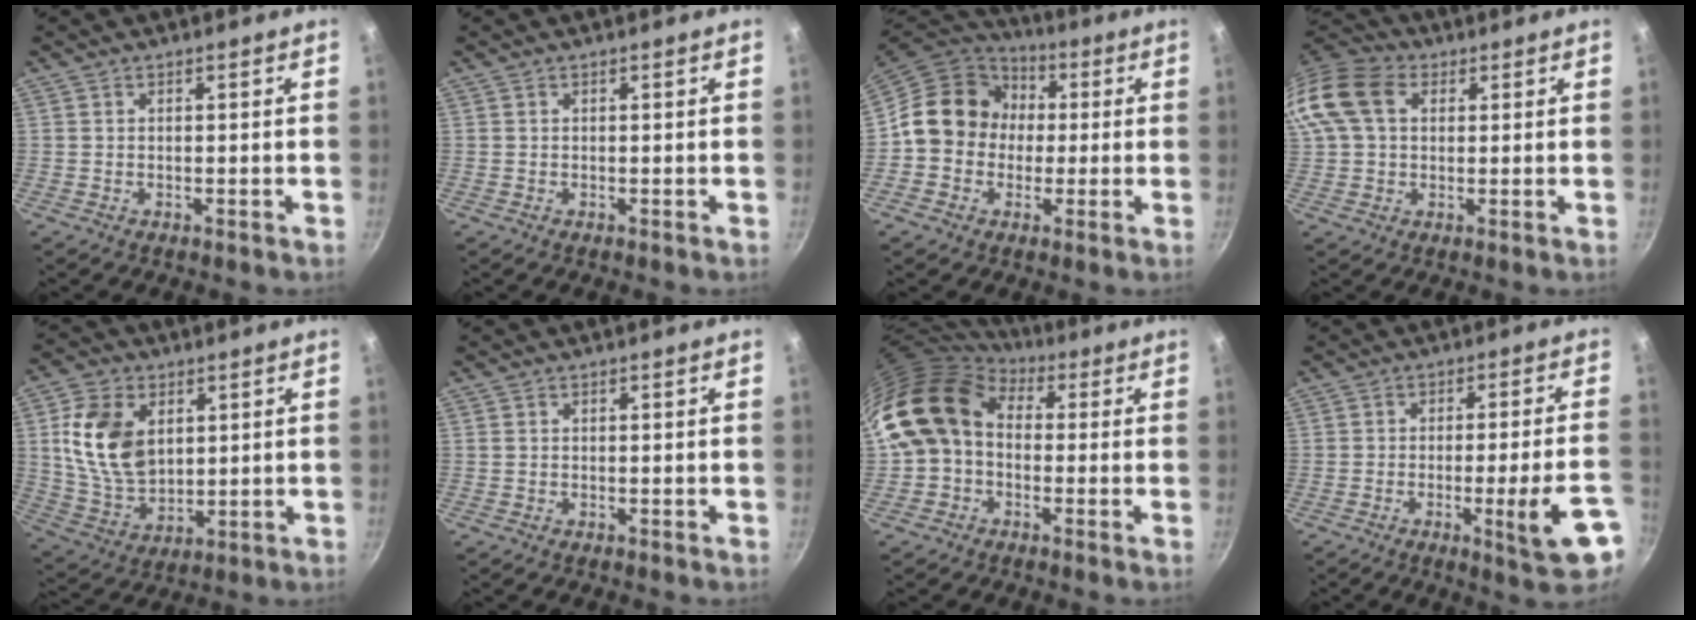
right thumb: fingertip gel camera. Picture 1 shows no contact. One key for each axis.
{"total": 0.0}
{"total": 13.7, "fx": 0.5, "fy": 12.2, "fz": 6.1, "tx": -0.060, "ty": 0.033, "tz": -0.009}
{"total": 14.1, "fx": 3.5, "fy": 10.2, "fz": 9.0, "tx": -0.185, "ty": 0.026, "tz": 0.050}
{"total": 14.5, "fx": 3.6, "fy": 9.9, "fz": 10.0, "tx": -0.167, "ty": -0.020, "tz": 0.078}
{"total": 0.0}
{"total": 13.4, "fx": 0.9, "fy": 10.4, "fz": 8.3, "tx": -0.132, "ty": 0.031, "tz": -0.001}
{"total": 11.2, "fx": -4.4, "fy": 1.6, "fz": 10.2, "tx": -0.129, "ty": 0.018, "tz": -0.054}